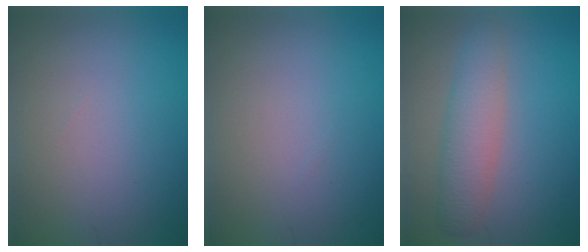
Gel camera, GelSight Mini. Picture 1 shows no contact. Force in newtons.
{"total": 0.0}
{"total": 4.0, "press": 4.0, "slide": 0.1}